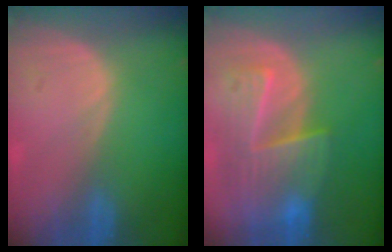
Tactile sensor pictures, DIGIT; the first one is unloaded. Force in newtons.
{"total": 9.1, "press": 8.2, "slide": 3.9}